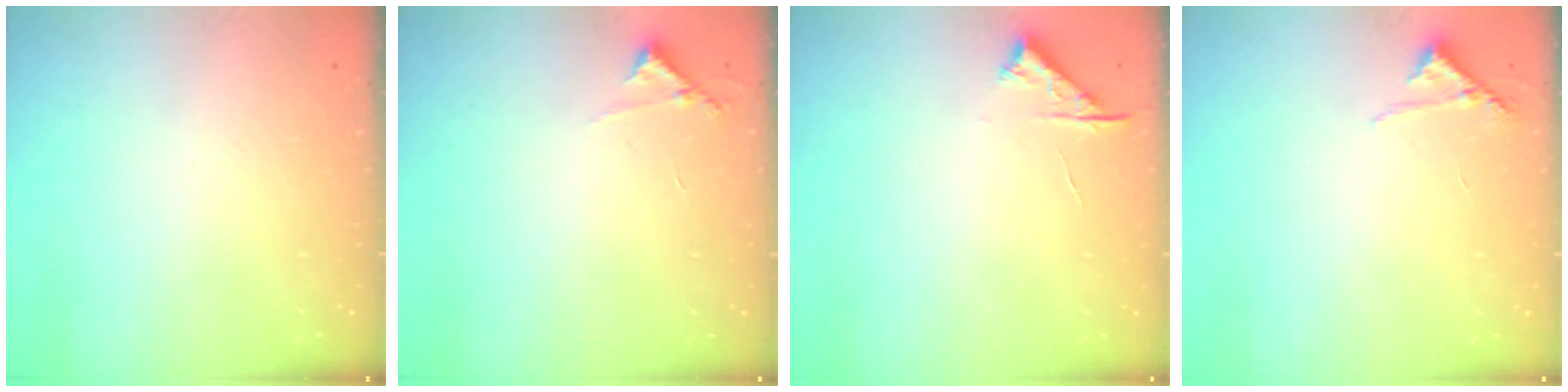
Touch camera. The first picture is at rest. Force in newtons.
{"total": 4.3, "press": 4.3, "slide": 0.2}
{"total": 4.7, "press": 4.6, "slide": 0.6}
{"total": 6.4, "press": 6.4, "slide": 0.2}